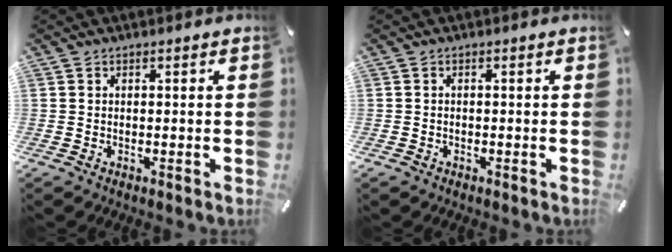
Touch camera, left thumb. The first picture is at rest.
{"total": 0.5, "force": [-0.4, 0.3, 0.2], "torque": [-0.003, 0.001, -0.009]}